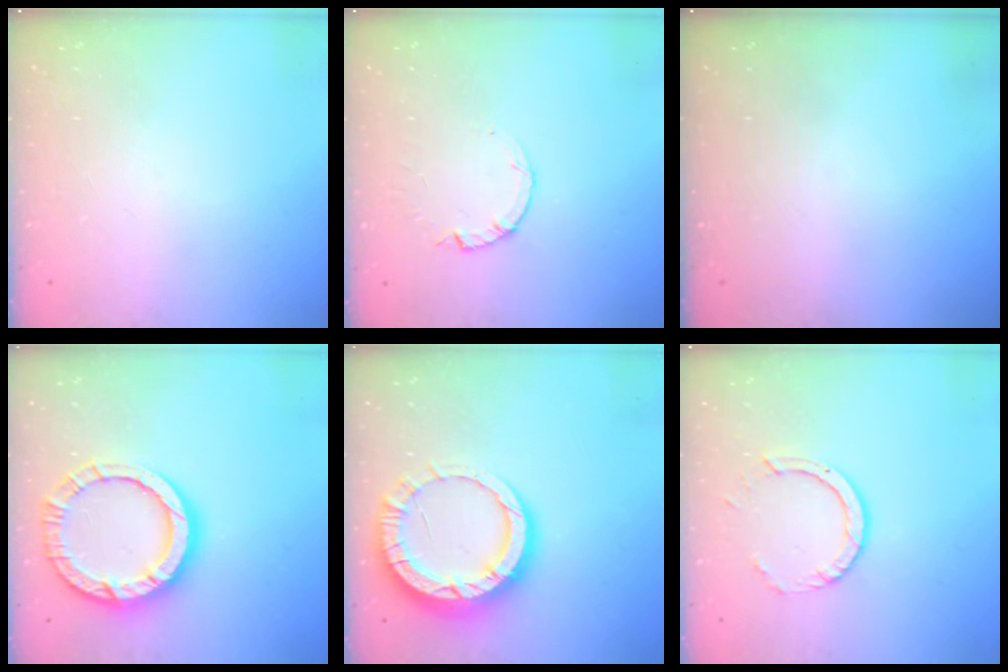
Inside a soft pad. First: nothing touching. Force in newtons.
{"total": 1.0, "press": 0.9, "slide": 0.3}
{"total": 0.0}
{"total": 15.0, "press": 14.9, "slide": 1.9}
{"total": 12.6, "press": 12.6, "slide": 1.1}
{"total": 4.2, "press": 4.2, "slide": 0.3}